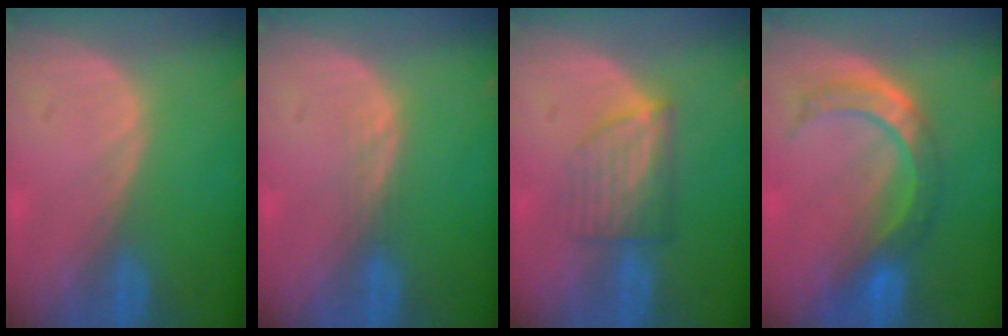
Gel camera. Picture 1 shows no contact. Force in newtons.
{"total": 1.1, "press": 1.1, "slide": 0.1}
{"total": 6.1, "press": 5.5, "slide": 2.7}
{"total": 6.9, "press": 6.7, "slide": 1.9}